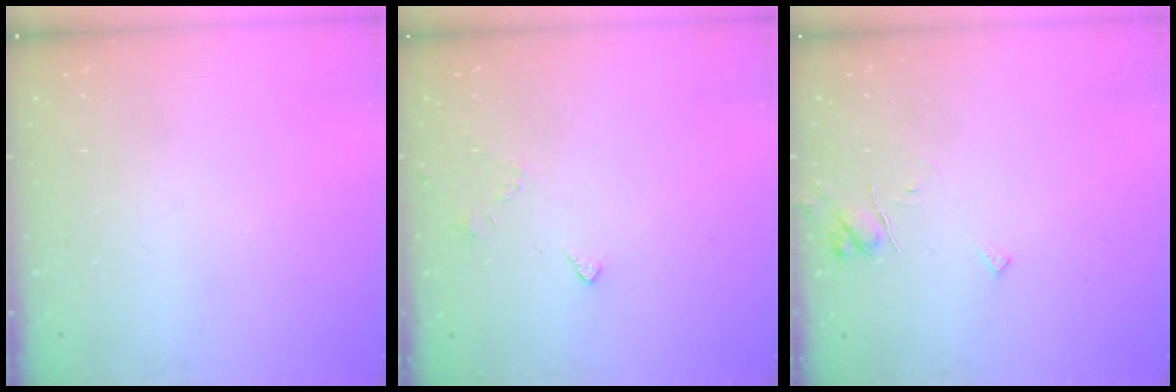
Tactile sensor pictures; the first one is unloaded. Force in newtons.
{"total": 2.8, "press": 2.8, "slide": 0.5}
{"total": 4.5, "press": 4.5, "slide": 0.4}